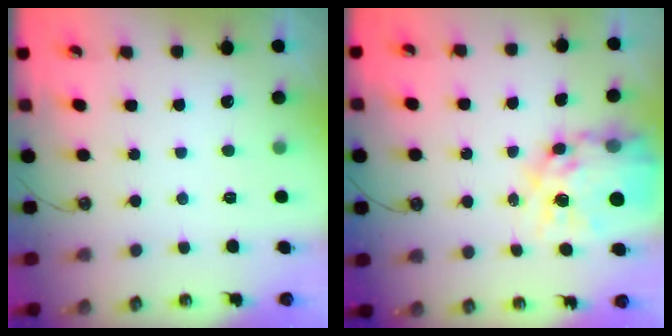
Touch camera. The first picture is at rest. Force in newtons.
{"total": 18.6, "press": 18.6, "slide": 1.8}